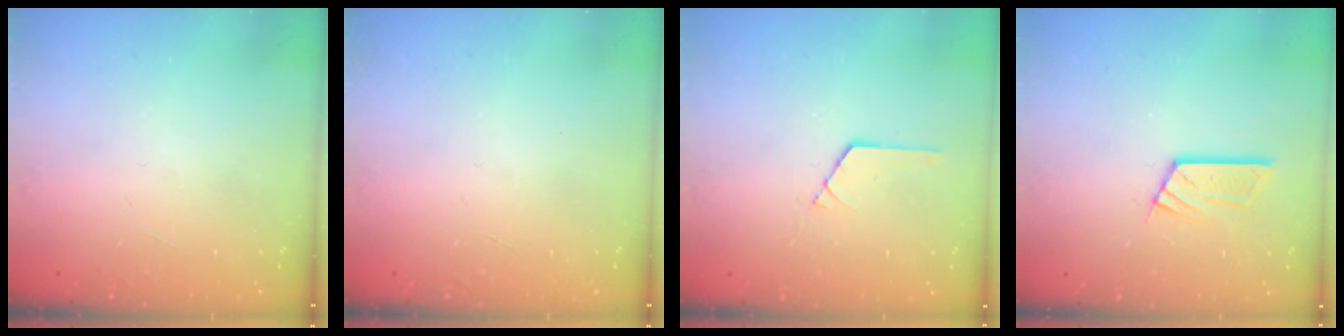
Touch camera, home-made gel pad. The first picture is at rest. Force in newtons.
{"total": 0.0}
{"total": 1.0, "press": 1.0, "slide": 0.1}
{"total": 7.4, "press": 7.4, "slide": 0.6}